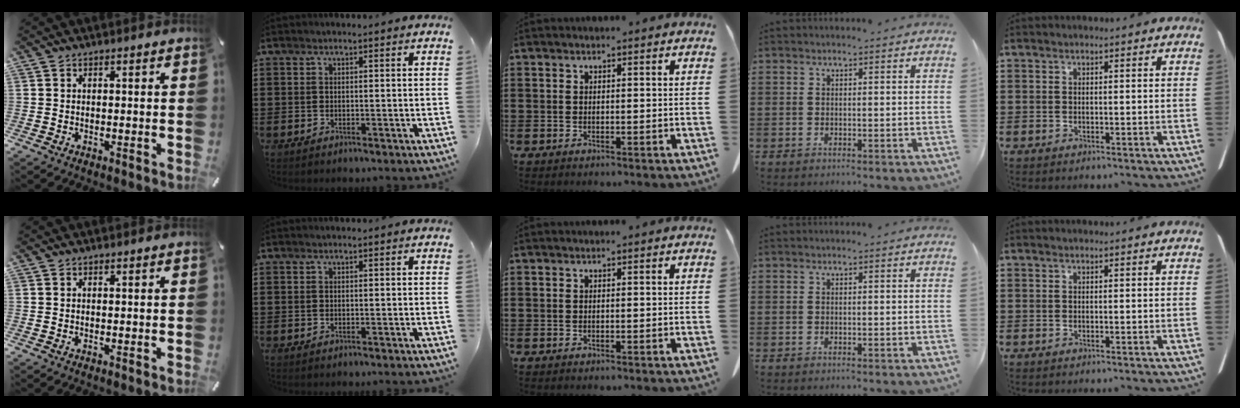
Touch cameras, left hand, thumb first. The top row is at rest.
{}